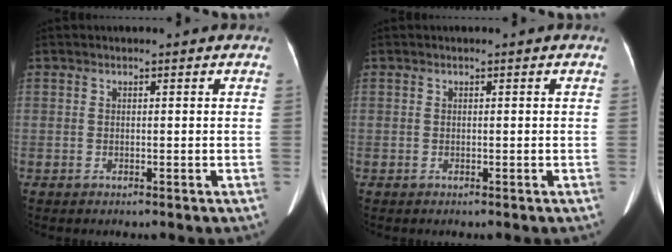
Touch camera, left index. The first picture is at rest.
{"total": 0.0}